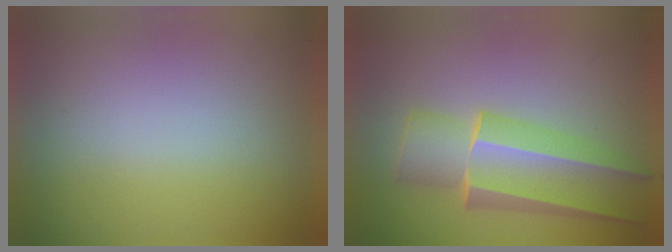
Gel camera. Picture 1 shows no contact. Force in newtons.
{"total": 4.6}